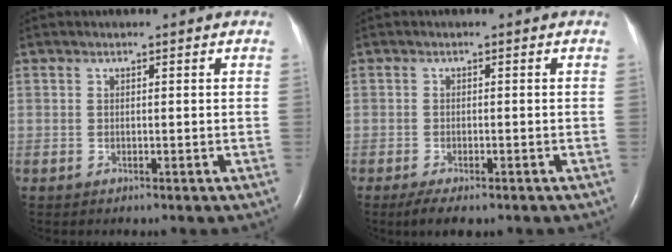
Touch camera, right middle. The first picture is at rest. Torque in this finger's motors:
{"motor_torque": [0.37, -0.32, 0.02, 0.01]}